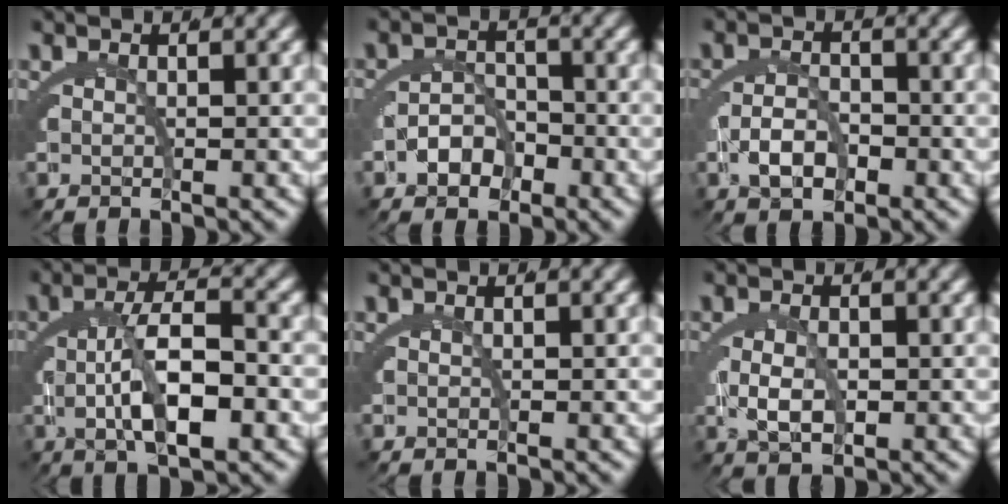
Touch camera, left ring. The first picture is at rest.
{"total": 3.1, "force": [-1.7, 2.1, 1.4], "torque": [-0.015, -0.003, -0.034]}
{"total": 2.9, "force": [-1.2, 1.5, 2.2], "torque": [-0.031, -0.007, -0.015]}
{"total": 5.8, "force": [-0.7, 1.7, 5.5], "torque": [-0.084, 0.004, -0.009]}
{"total": 0.0}
{"total": 3.3, "force": [-0.2, 1.7, 2.9], "torque": [-0.058, -0.010, 0.005]}